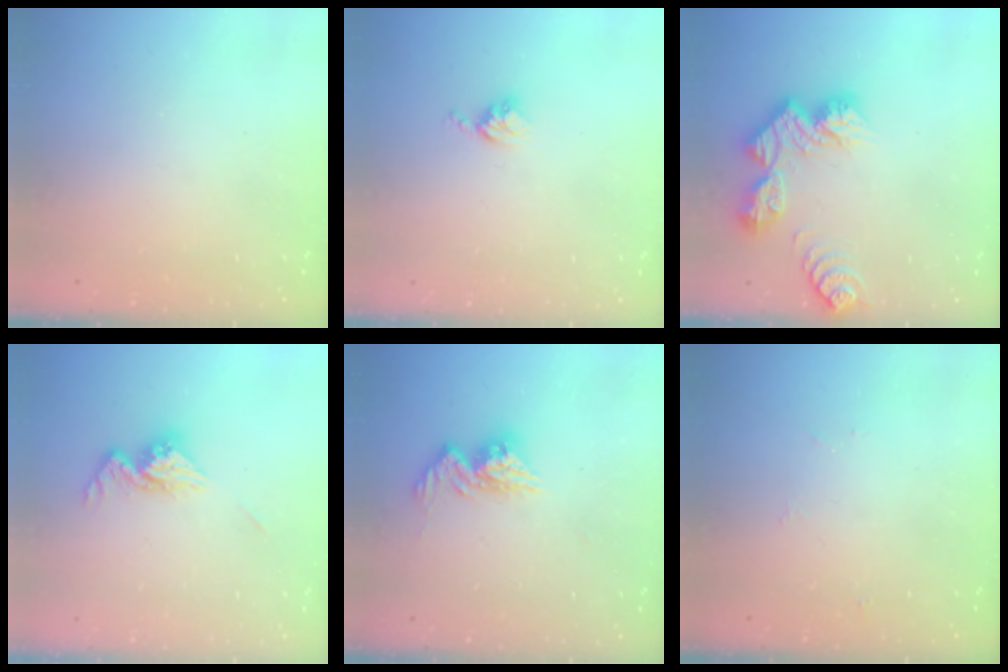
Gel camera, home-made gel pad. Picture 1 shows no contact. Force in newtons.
{"total": 3.5, "press": 3.5, "slide": 0.4}
{"total": 11.7, "press": 11.7, "slide": 1.1}
{"total": 10.7, "press": 10.6, "slide": 0.8}
{"total": 11.0, "press": 11.0, "slide": 1.0}
{"total": 2.9, "press": 2.8, "slide": 0.8}